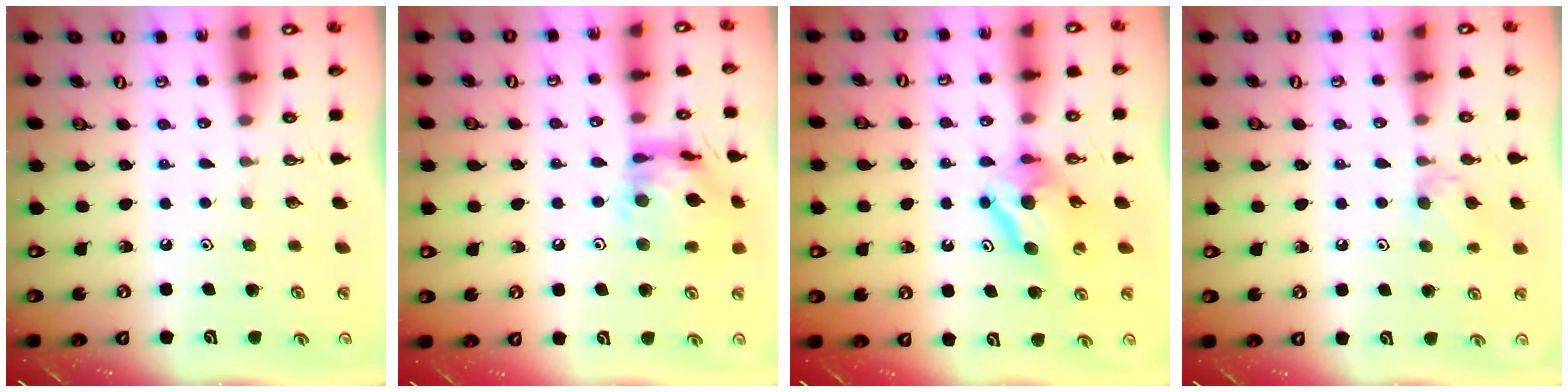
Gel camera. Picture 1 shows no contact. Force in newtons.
{"total": 14.9, "press": 14.9, "slide": 1.3}
{"total": 8.9, "press": 8.9, "slide": 0.8}
{"total": 7.2, "press": 7.1, "slide": 1.1}